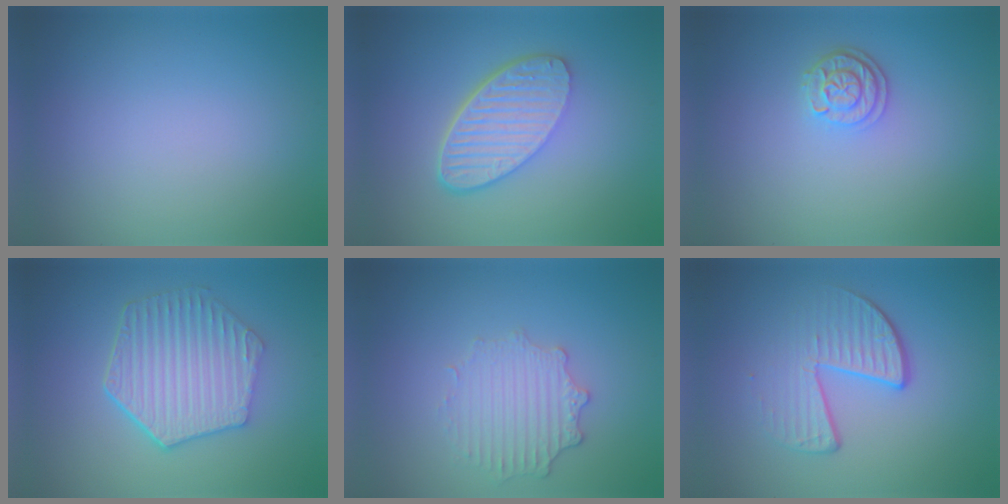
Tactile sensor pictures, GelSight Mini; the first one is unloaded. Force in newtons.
{"total": 6.0, "press": 4.2, "slide": 4.2}
{"total": 2.5, "press": 2.1, "slide": 1.3}
{"total": 6.4, "press": 4.9, "slide": 4.1}
{"total": 2.8, "press": 2.5, "slide": 1.4}
{"total": 4.0, "press": 2.7, "slide": 2.9}